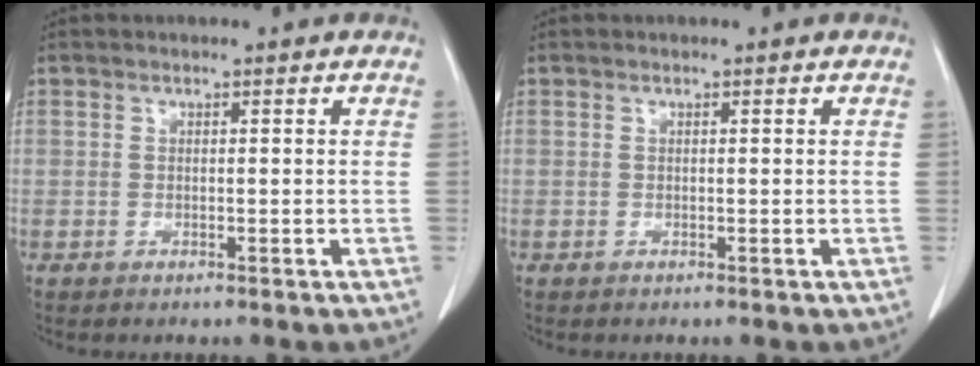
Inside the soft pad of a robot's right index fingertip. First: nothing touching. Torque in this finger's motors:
{"motor_torque": [0.03, 0.00, -0.01, 0.01]}